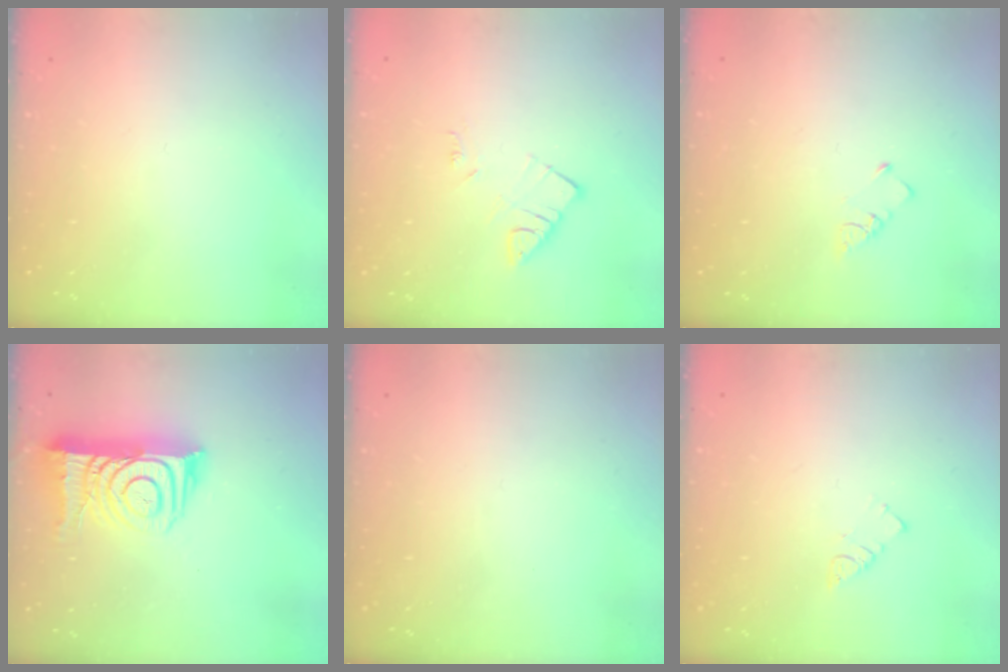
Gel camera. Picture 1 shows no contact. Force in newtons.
{"total": 4.4, "press": 4.4, "slide": 0.2}
{"total": 1.9, "press": 1.9, "slide": 0.3}
{"total": 15.7, "press": 15.6, "slide": 1.2}
{"total": 0.0}
{"total": 2.5, "press": 2.5, "slide": 0.1}